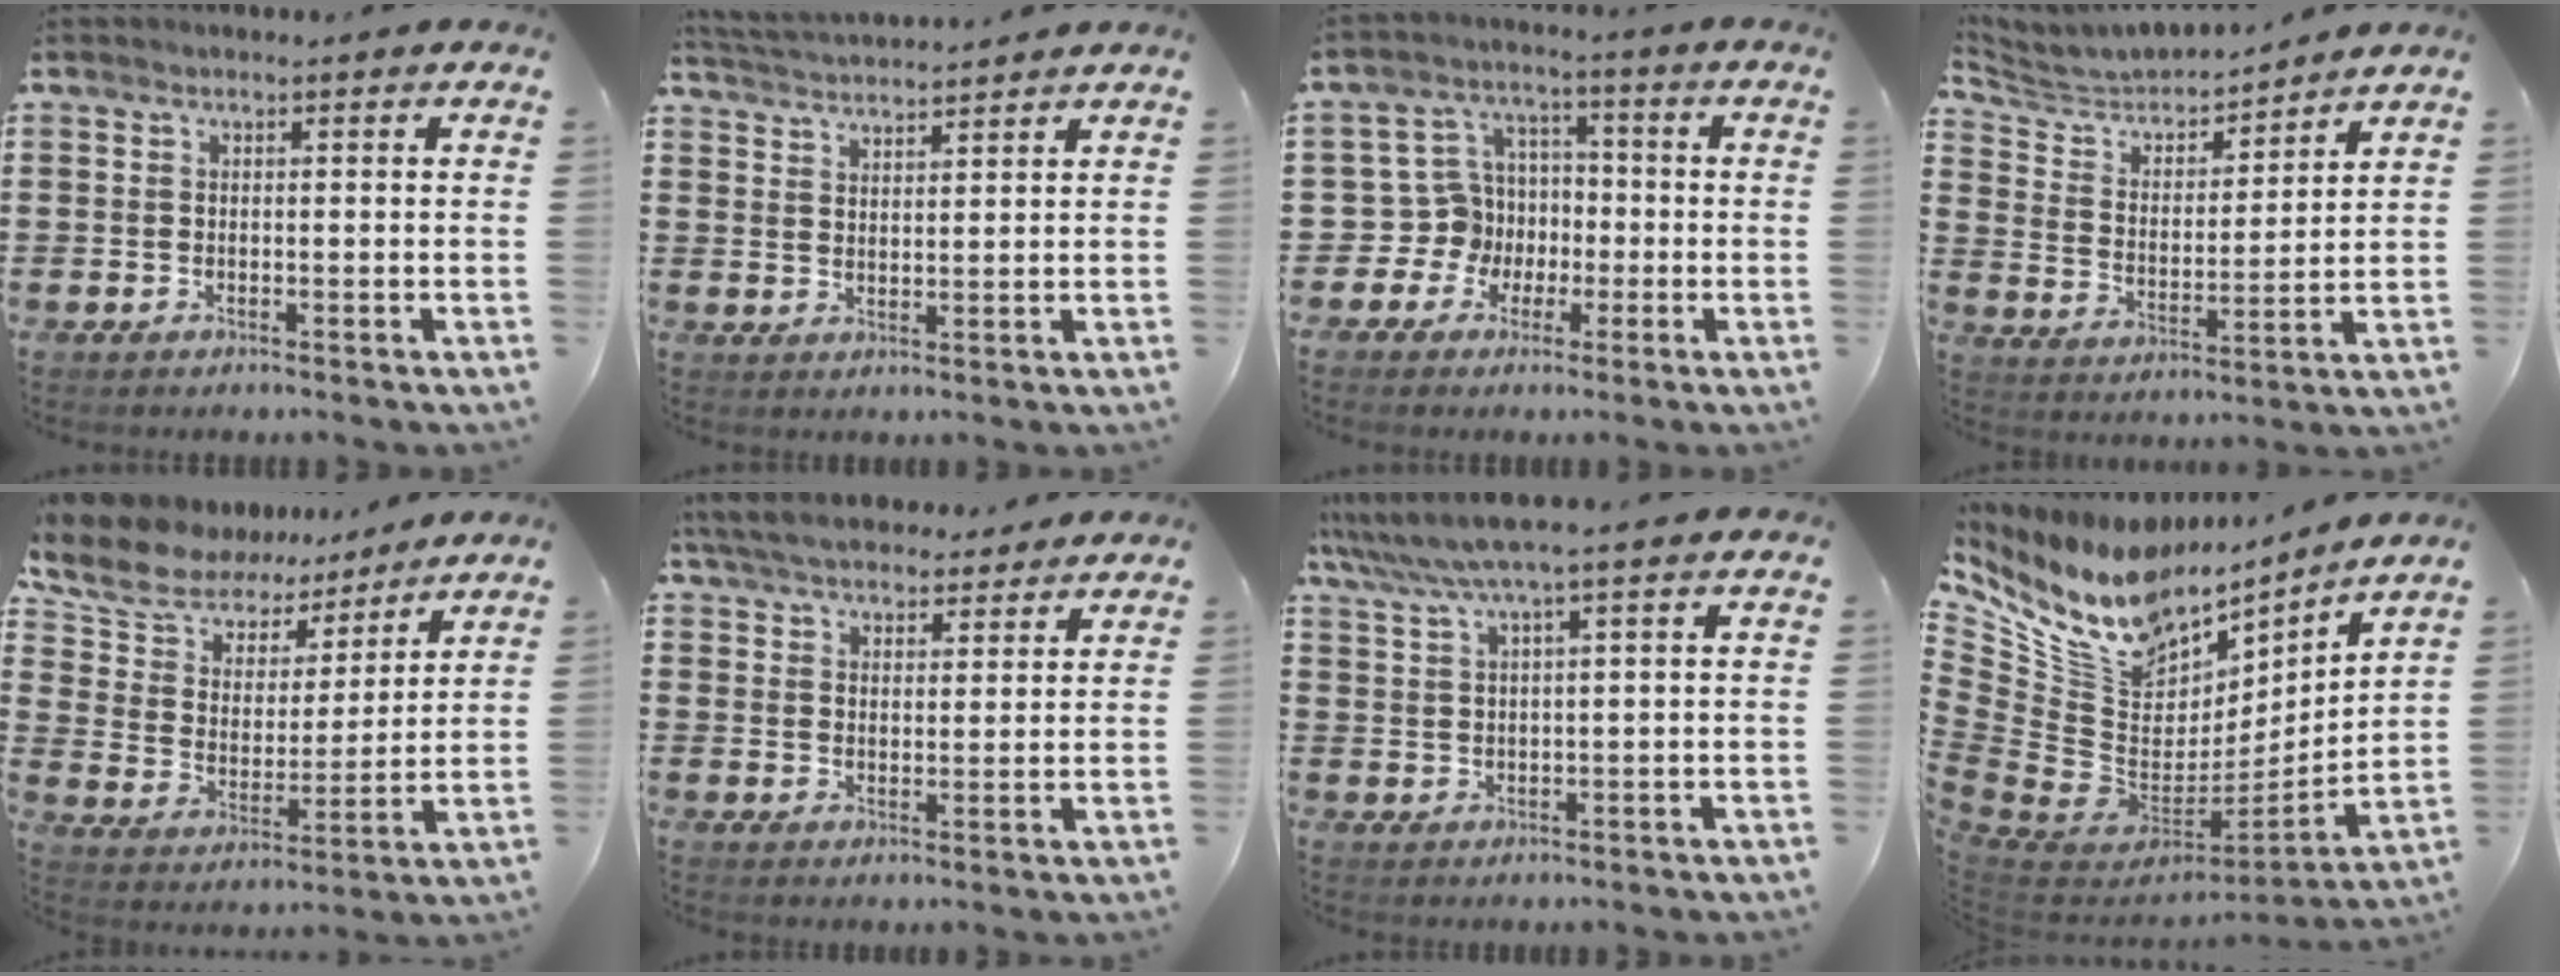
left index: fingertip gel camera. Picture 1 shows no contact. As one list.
[{"total": 2.8, "force": [2.8, -0.3, -0.1], "torque": [-0.009, -0.013, 0.049]}, {"total": 7.4, "force": [-1.3, 7.2, 1.4], "torque": [-0.076, 0.000, -0.026]}, {"total": 4.6, "force": [4.4, 1.2, 0.7], "torque": [-0.042, -0.029, 0.069]}, {"total": 8.3, "force": [7.3, 3.7, 1.4], "torque": [-0.076, -0.046, 0.128]}, {"total": 5.6, "force": [5.2, 1.4, 1.5], "torque": [-0.048, -0.011, 0.096]}, {"total": 4.4, "force": [2.9, -0.2, 3.3], "torque": [-0.080, -0.009, 0.046]}, {"total": 13.6, "force": [9.2, 7.9, 6.2], "torque": [-0.172, -0.080, 0.162]}]